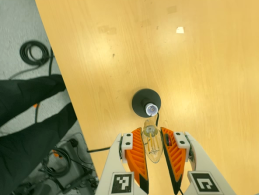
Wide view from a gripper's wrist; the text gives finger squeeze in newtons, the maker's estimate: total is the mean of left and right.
{"total": 14.1, "left": 15.2, "right": 12.9}